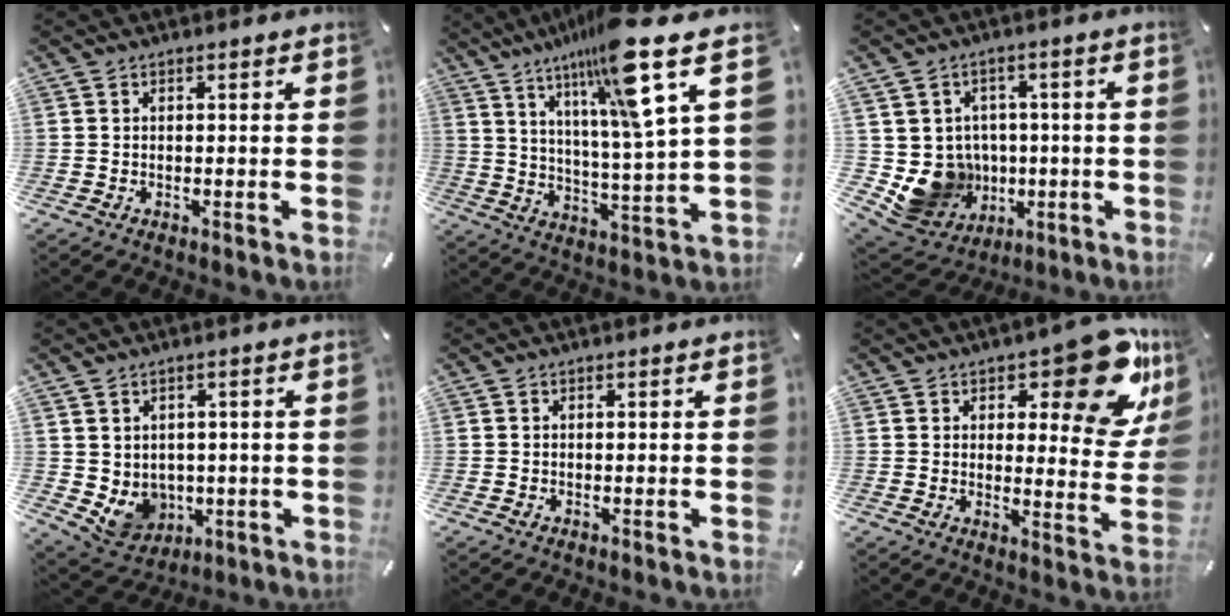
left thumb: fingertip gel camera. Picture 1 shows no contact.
{"total": 16.3, "force": [10.6, 1.2, 12.3], "torque": [-0.206, -0.057, 0.160]}
{"total": 11.2, "force": [-1.8, 10.7, 2.9], "torque": [-0.077, -0.002, -0.018]}
{"total": 5.7, "force": [1.4, 5.5, 0.7], "torque": [-0.029, -0.025, 0.033]}
{"total": 0.0}
{"total": 15.5, "force": [9.9, 6.4, 10.1], "torque": [-0.105, -0.077, 0.161]}